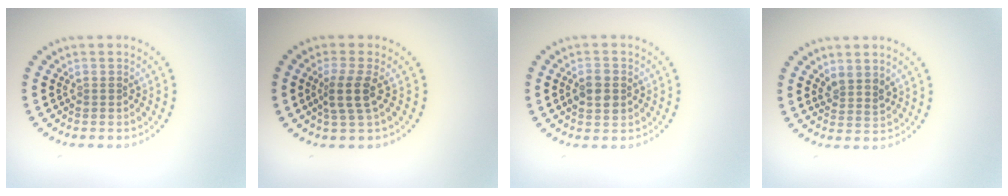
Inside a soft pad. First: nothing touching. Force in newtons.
{"total": 2.5, "press": 2.0, "slide": 1.6}
{"total": 2.8, "press": 2.8, "slide": 0.1}
{"total": 1.8, "press": 1.5, "slide": 1.1}